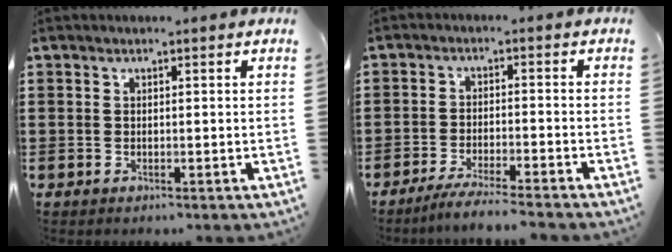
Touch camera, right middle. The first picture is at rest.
{"total": 3.9, "force": [-3.6, -0.2, 1.4], "torque": [-0.031, -0.005, -0.073]}